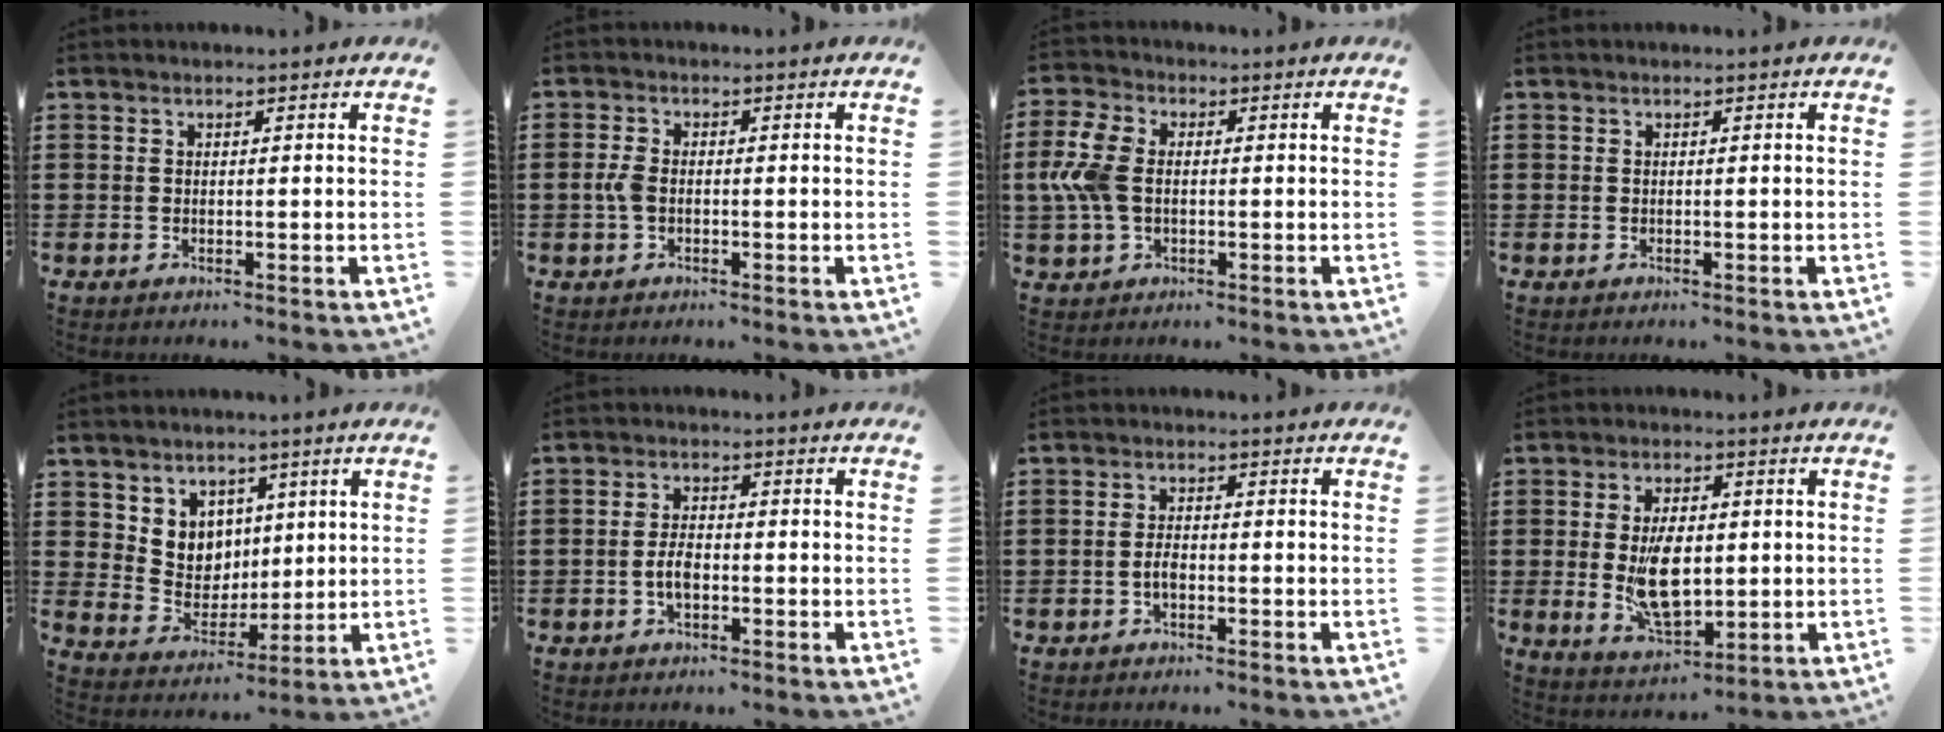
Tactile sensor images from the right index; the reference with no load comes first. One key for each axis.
{"total": 2.7, "fx": -0.4, "fy": 1.6, "fz": 2.1, "tx": -0.064, "ty": -0.005, "tz": -0.014}
{"total": 7.1, "fx": 0.0, "fy": 4.6, "fz": 5.5, "tx": -0.151, "ty": 0.002, "tz": -0.010}
{"total": 0.0}
{"total": 6.6, "fx": 3.3, "fy": 5.6, "fz": 0.4, "tx": -0.038, "ty": -0.012, "tz": 0.064}
{"total": 4.4, "fx": -0.9, "fy": 2.1, "fz": 3.7, "tx": -0.082, "ty": 0.002, "tz": -0.020}
{"total": 2.3, "fx": -0.7, "fy": 1.1, "fz": 1.9, "tx": -0.044, "ty": 0.001, "tz": -0.016}
{"total": 8.9, "fx": -0.3, "fy": 4.7, "fz": 7.5, "tx": -0.141, "ty": -0.002, "tz": -0.007}